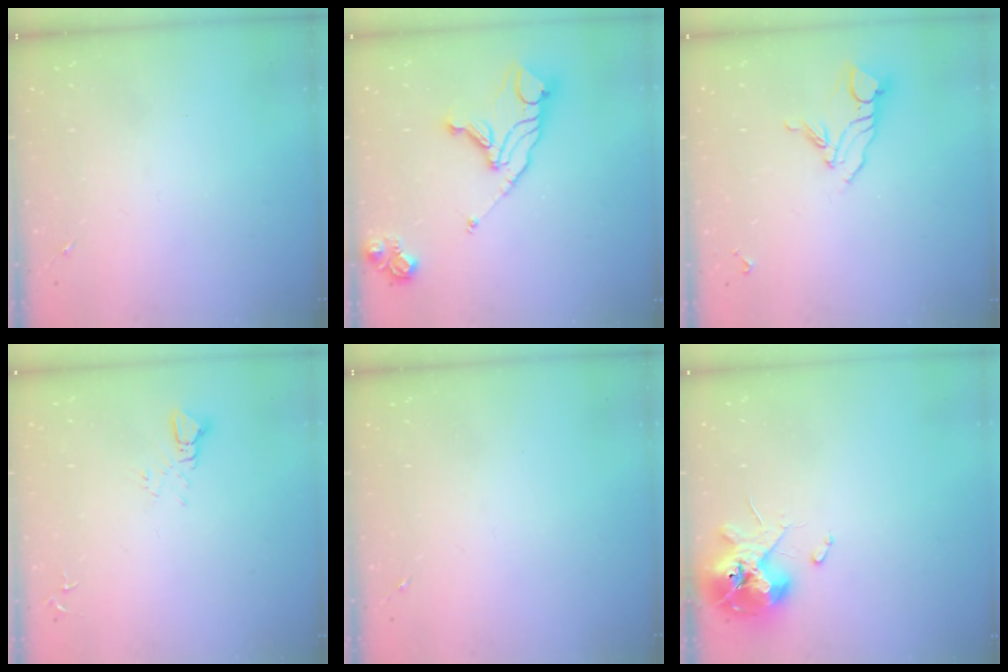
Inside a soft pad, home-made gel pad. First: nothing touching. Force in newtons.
{"total": 15.4, "press": 15.3, "slide": 1.7}
{"total": 9.9, "press": 9.8, "slide": 0.8}
{"total": 3.6, "press": 3.6, "slide": 0.3}
{"total": 0.0}
{"total": 13.0, "press": 12.8, "slide": 1.8}